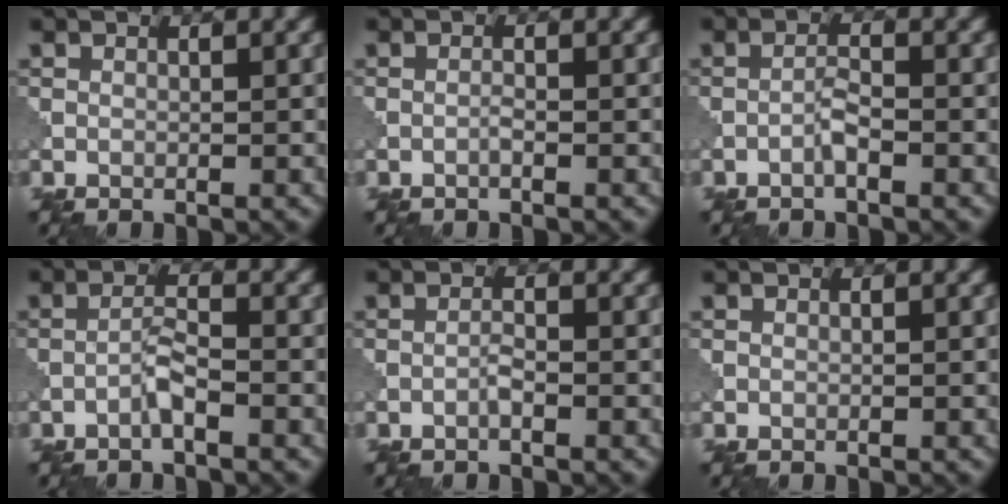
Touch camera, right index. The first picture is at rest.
{"total": 0.6, "force": [-0.4, 0.0, 0.5], "torque": [-0.011, 0.002, -0.009]}
{"total": 1.5, "force": [-0.9, 0.2, 1.2], "torque": [-0.023, 0.007, -0.019]}
{"total": 1.9, "force": [-1.2, 0.2, 1.5], "torque": [-0.030, 0.009, -0.027]}
{"total": 1.0, "force": [-0.6, 0.1, 0.8], "torque": [-0.016, 0.003, -0.012]}
{"total": 0.0}